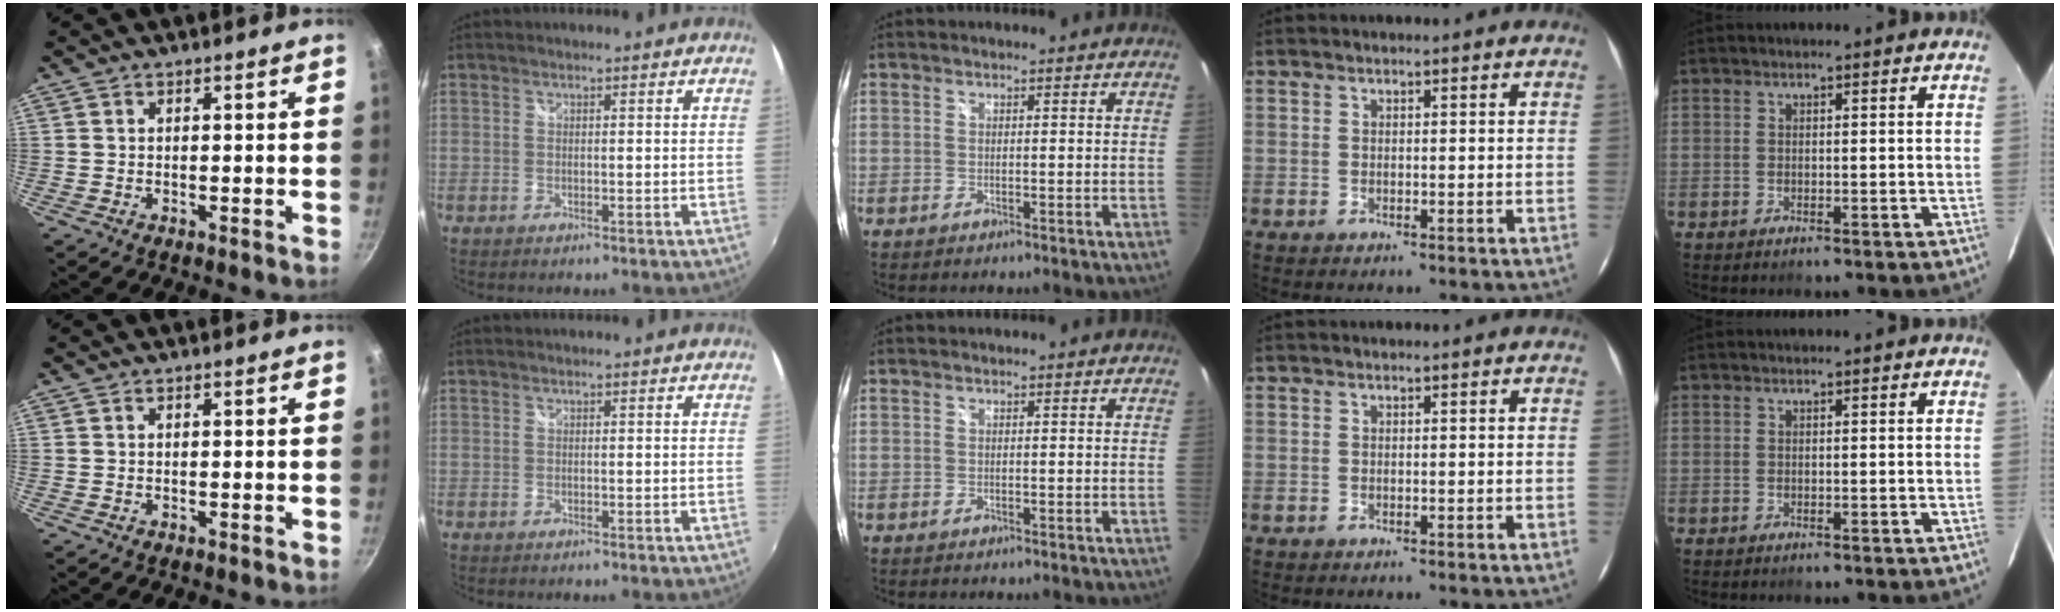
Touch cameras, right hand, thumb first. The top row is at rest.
{}